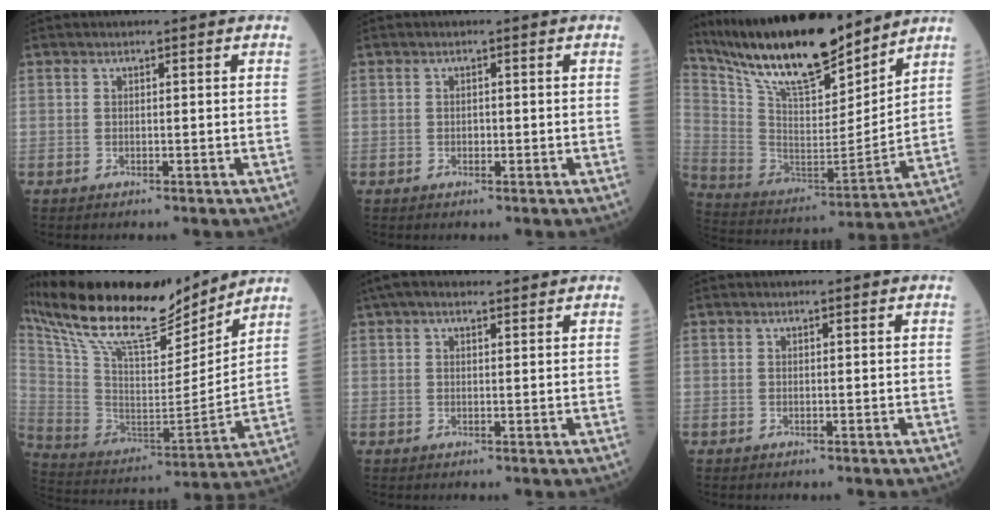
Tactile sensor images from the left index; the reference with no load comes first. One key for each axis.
{"total": 0.7, "fx": -0.1, "fy": 0.5, "fz": 0.5, "tx": -0.009, "ty": 0.001, "tz": -0.004}
{"total": 20.5, "fx": 17.4, "fy": 3.8, "fz": 10.2, "tx": -0.193, "ty": -0.006, "tz": 0.316}
{"total": 23.0, "fx": 19.5, "fy": 4.4, "fz": 11.3, "tx": -0.221, "ty": 0.005, "tz": 0.338}
{"total": 5.9, "fx": 4.8, "fy": 1.6, "fz": 3.1, "tx": -0.057, "ty": 0.043, "tz": 0.083}
{"total": 0.0}